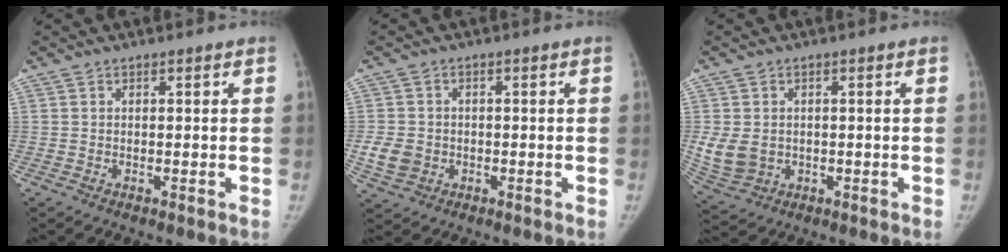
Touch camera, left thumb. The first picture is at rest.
{"total": 5.1, "force": [-1.2, 4.4, 2.3], "torque": [-0.037, 0.004, -0.014]}
{"total": 6.9, "force": [-0.4, 5.6, 3.9], "torque": [-0.073, -0.006, 0.008]}